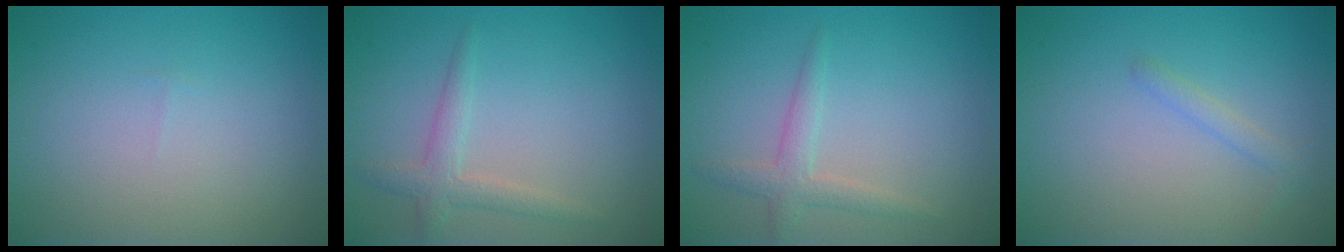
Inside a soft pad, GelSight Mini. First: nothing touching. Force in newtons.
{"total": 2.1, "press": 2.1, "slide": 0.1}
{"total": 2.1, "press": 2.0, "slide": 0.1}
{"total": 1.1, "press": 1.1, "slide": 0.0}